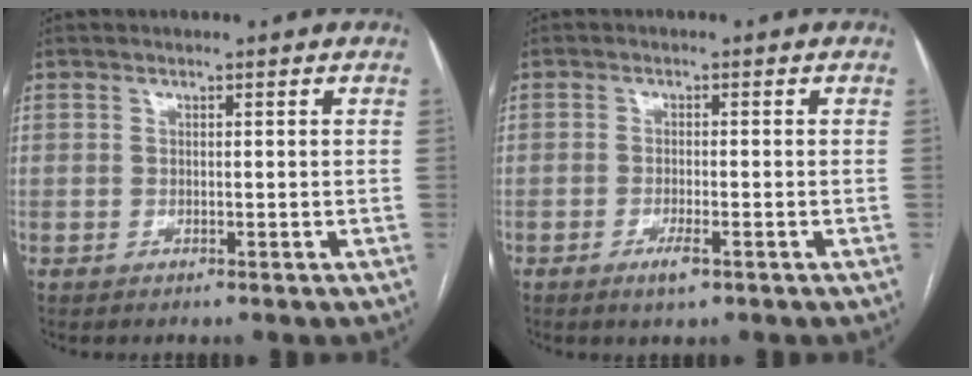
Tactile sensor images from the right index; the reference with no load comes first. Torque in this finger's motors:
{"motor_torque": [0.32, 0.08, 0.14, 0.03]}